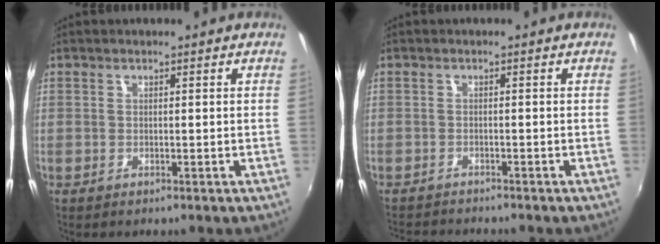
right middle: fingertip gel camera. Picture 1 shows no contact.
{"total": 4.7, "force": [-4.5, 0.3, 1.1], "torque": [-0.035, -0.014, -0.075]}